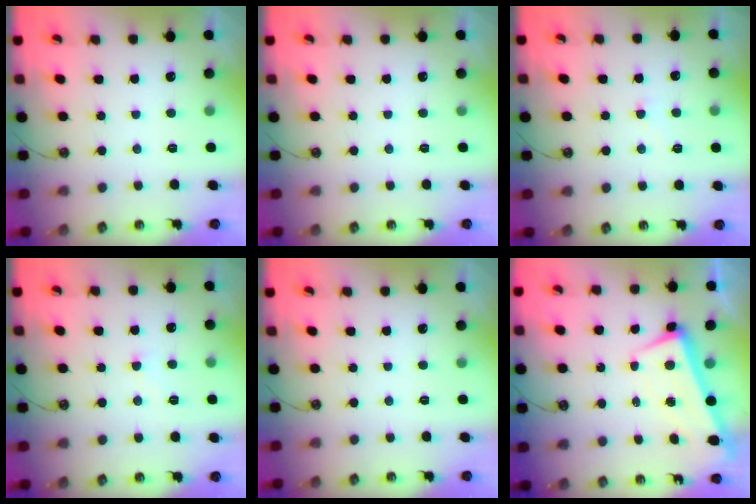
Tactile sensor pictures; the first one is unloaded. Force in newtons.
{"total": 0.0}
{"total": 2.7, "press": 2.7, "slide": 0.5}
{"total": 2.5, "press": 2.5, "slide": 0.1}
{"total": 0.0}
{"total": 1.9, "press": 1.0, "slide": 1.6}